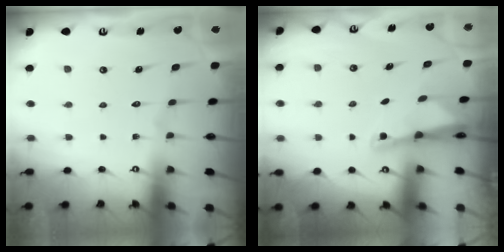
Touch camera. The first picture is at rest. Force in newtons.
{"total": 3.1, "press": 3.1, "slide": 0.6}